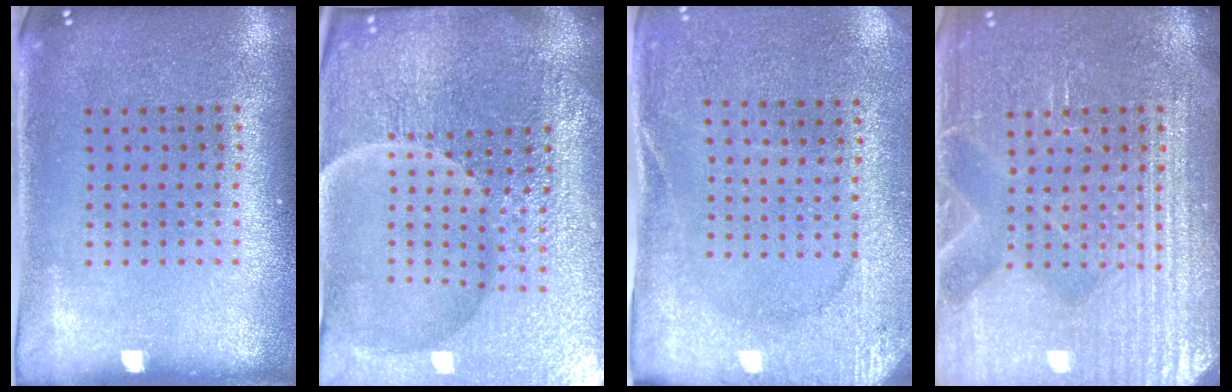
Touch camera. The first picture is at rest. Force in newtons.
{"total": 6.0, "press": 5.5, "slide": 2.3}
{"total": 2.6, "press": 2.5, "slide": 0.6}
{"total": 6.2, "press": 6.1, "slide": 0.8}